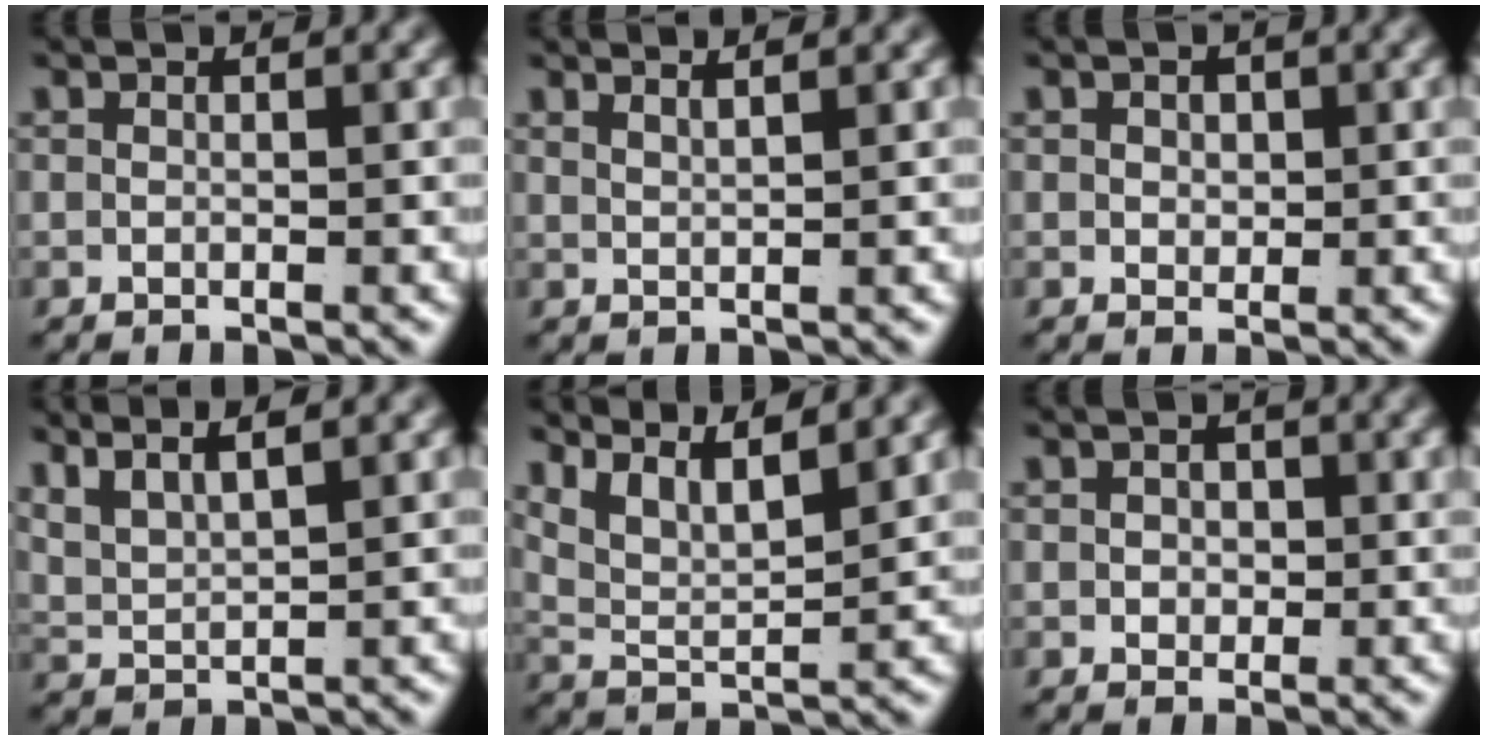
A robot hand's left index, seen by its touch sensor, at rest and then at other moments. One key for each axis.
{"total": 2.1, "fx": 1.8, "fy": -0.6, "fz": 0.7, "tx": -0.012, "ty": -0.004, "tz": 0.038}
{"total": 1.2, "fx": 0.3, "fy": 0.9, "fz": 0.7, "tx": -0.012, "ty": -0.010, "tz": 0.013}
{"total": 5.8, "fx": 3.1, "fy": 3.6, "fz": 3.3, "tx": -0.075, "ty": 0.005, "tz": 0.052}
{"total": 6.4, "fx": 3.1, "fy": 3.8, "fz": 4.0, "tx": -0.086, "ty": -0.007, "tz": 0.052}
{"total": 1.3, "fx": 0.0, "fy": 1.1, "fz": 0.7, "tx": -0.007, "ty": -0.006, "tz": 0.004}